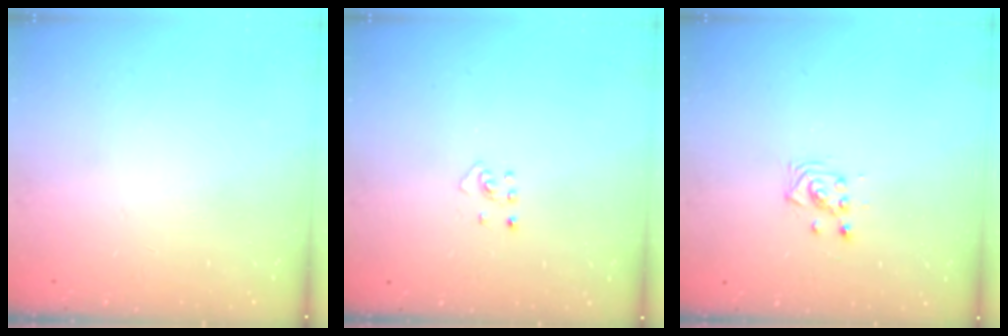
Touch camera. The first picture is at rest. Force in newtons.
{"total": 2.7, "press": 2.7, "slide": 0.5}
{"total": 3.7, "press": 3.7, "slide": 0.1}